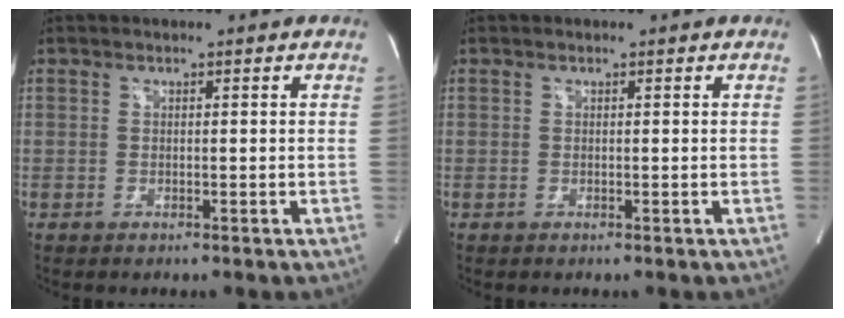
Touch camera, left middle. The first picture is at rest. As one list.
[{"total": 0.0}]